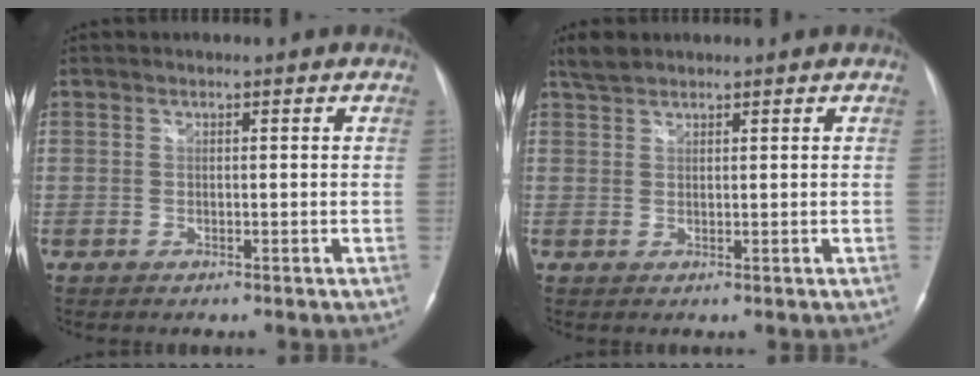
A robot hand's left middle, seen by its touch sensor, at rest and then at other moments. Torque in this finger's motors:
{"motor_torque": [0.17, -0.03, -0.08, 0.00]}